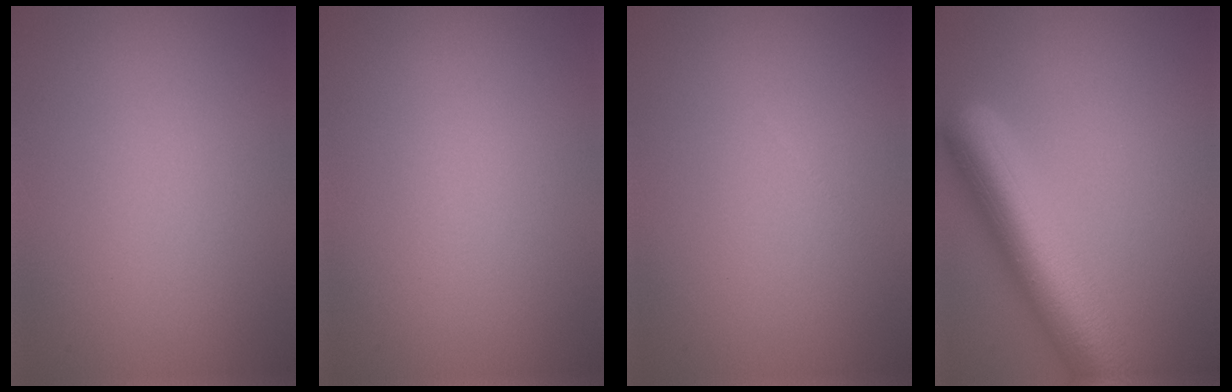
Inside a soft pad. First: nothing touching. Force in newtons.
{"total": 0.0}
{"total": 0.0}
{"total": 9.1, "press": 9.1, "slide": 0.3}